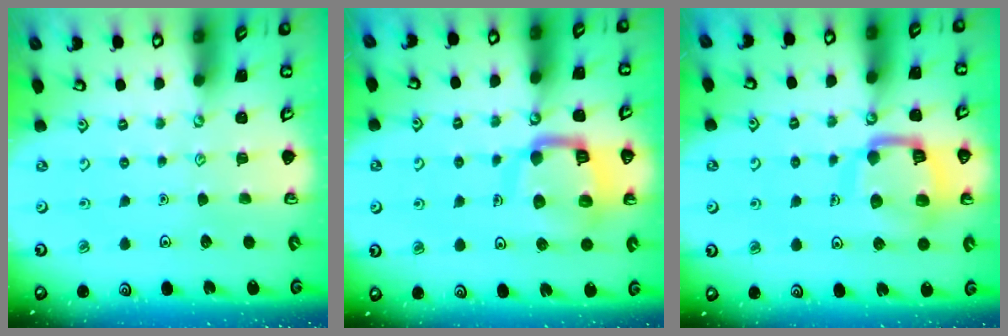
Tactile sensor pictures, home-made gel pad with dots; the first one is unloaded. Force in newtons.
{"total": 13.0, "press": 12.9, "slide": 1.5}
{"total": 13.1, "press": 13.0, "slide": 1.5}